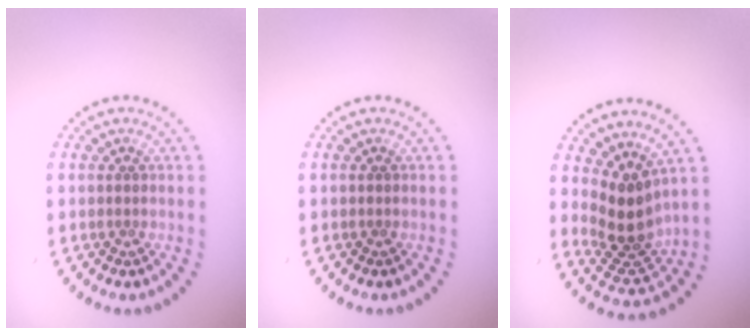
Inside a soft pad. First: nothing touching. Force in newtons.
{"total": 0.0}
{"total": 3.9, "press": 3.0, "slide": 2.4}